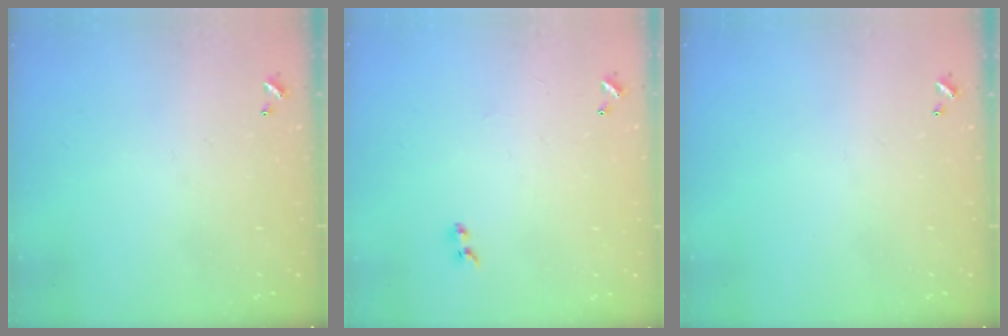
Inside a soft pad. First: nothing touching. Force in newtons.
{"total": 1.3, "press": 1.1, "slide": 0.7}
{"total": 0.0}